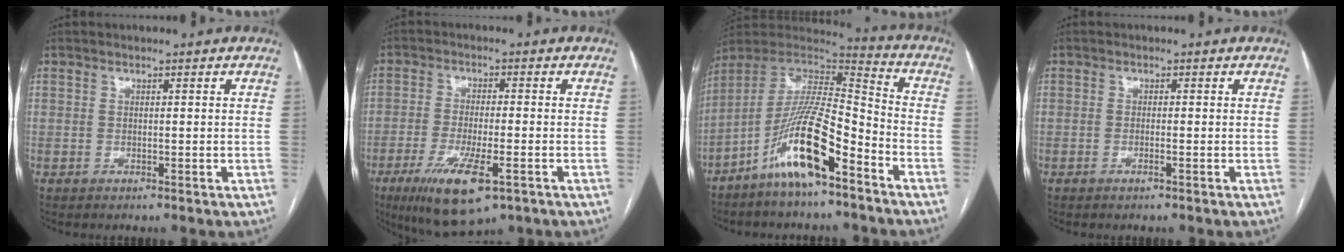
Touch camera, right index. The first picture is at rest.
{"total": 11.0, "force": [-5.5, 2.5, 9.1], "torque": [-0.169, -0.026, -0.084]}
{"total": 15.3, "force": [-8.8, 2.8, 12.1], "torque": [-0.236, 0.006, -0.156]}
{"total": 0.9, "force": [-0.5, 0.0, 0.8], "torque": [-0.018, -0.001, -0.008]}